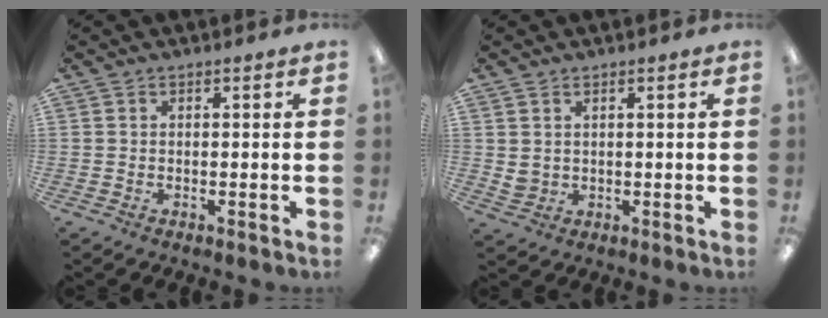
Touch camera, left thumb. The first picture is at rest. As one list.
[{"total": 2.6, "force": [1.3, 2.1, 0.7], "torque": [-0.008, -0.002, 0.024]}]